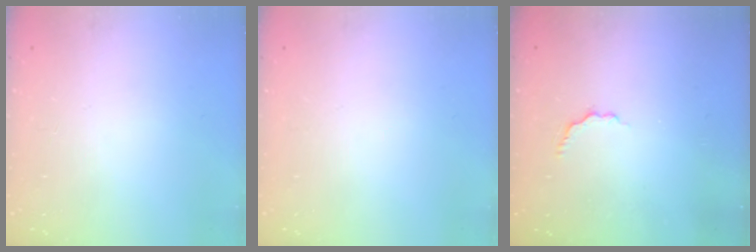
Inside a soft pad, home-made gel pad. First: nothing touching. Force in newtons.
{"total": 0.0}
{"total": 2.5, "press": 2.3, "slide": 1.0}